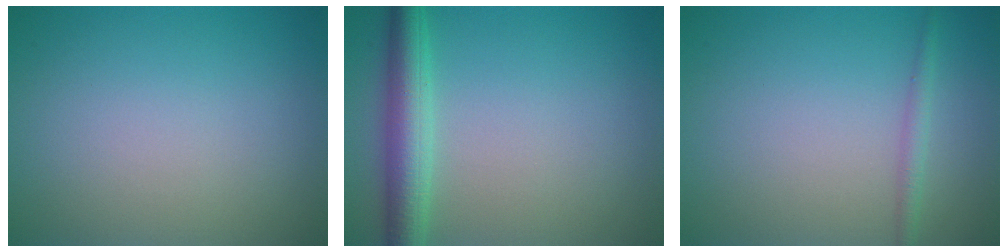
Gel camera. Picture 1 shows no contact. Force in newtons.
{"total": 4.3, "press": 4.3, "slide": 0.1}
{"total": 1.3, "press": 1.3, "slide": 0.0}